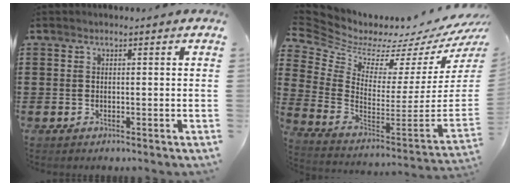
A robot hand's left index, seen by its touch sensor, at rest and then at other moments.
{"total": 2.5, "force": [2.2, 1.1, 0.2], "torque": [-0.020, -0.058, 0.029]}